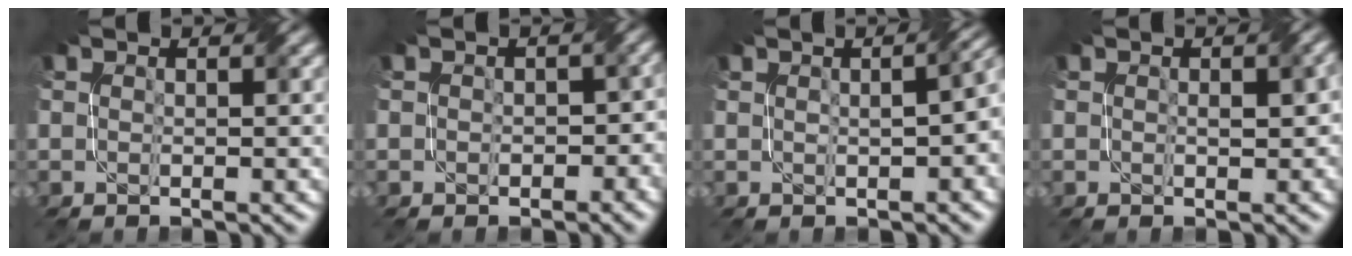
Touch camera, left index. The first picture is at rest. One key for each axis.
{"total": 3.4, "fx": -1.2, "fy": 2.8, "fz": 1.5, "tx": 0.013, "ty": 0.011, "tz": -0.005}
{"total": 5.6, "fx": 0.1, "fy": 2.8, "fz": 4.9, "tx": -0.045, "ty": 0.004, "tz": 0.016}
{"total": 1.9, "fx": 0.0, "fy": 1.1, "fz": 1.5, "tx": -0.018, "ty": 0.002, "tz": 0.012}